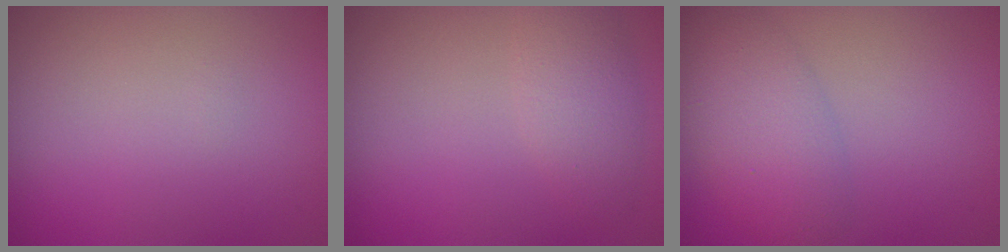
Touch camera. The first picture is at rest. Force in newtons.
{"total": 2.4, "press": 2.4, "slide": 0.1}
{"total": 4.2, "press": 4.2, "slide": 0.2}